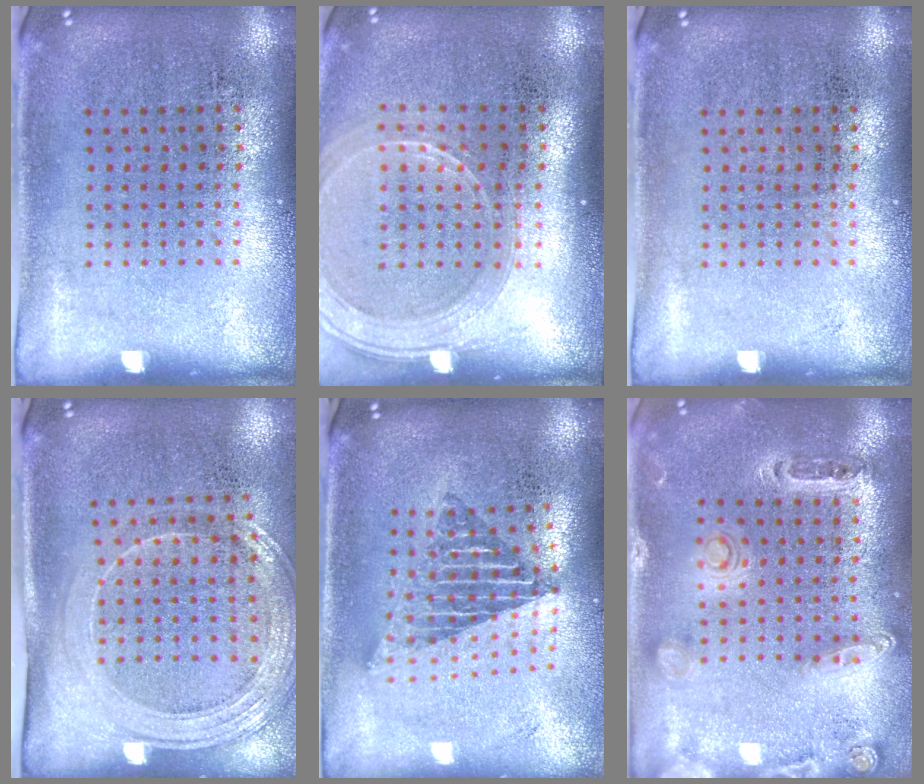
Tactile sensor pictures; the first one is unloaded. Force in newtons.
{"total": 2.0, "press": 1.8, "slide": 0.9}
{"total": 0.0}
{"total": 1.9, "press": 1.7, "slide": 0.9}
{"total": 1.9, "press": 1.5, "slide": 1.2}
{"total": 1.0, "press": 1.0, "slide": 0.3}